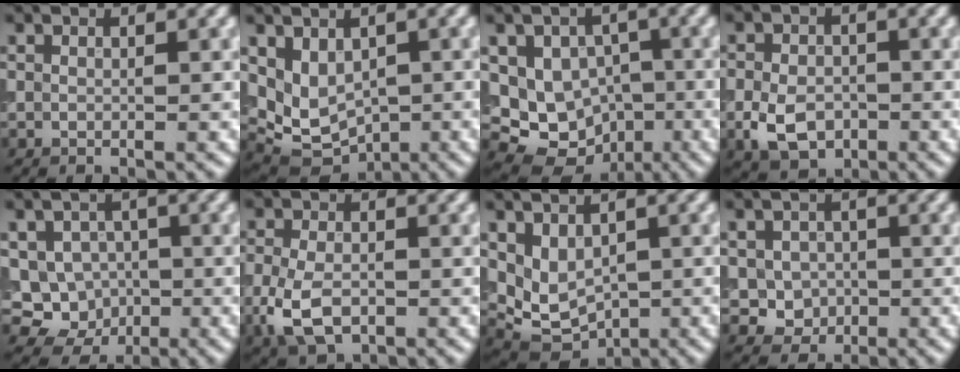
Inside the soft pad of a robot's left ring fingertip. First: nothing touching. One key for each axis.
{"total": 4.8, "fx": 0.8, "fy": 3.6, "fz": 3.1, "tx": -0.057, "ty": -0.016, "tz": 0.023}
{"total": 10.0, "fx": -1.6, "fy": 8.7, "fz": 4.8, "tx": -0.063, "ty": -0.003, "tz": -0.036}
{"total": 5.0, "fx": -1.7, "fy": 3.5, "fz": 3.1, "tx": -0.062, "ty": -0.006, "tz": -0.036}
{"total": 6.5, "fx": -1.1, "fy": 6.1, "fz": 2.1, "tx": -0.020, "ty": 0.012, "tz": -0.042}
{"total": 5.0, "fx": -1.8, "fy": 3.0, "fz": 3.5, "tx": -0.083, "ty": -0.010, "tz": -0.039}
{"total": 4.2, "fx": 0.8, "fy": 3.1, "fz": 2.8, "tx": -0.051, "ty": -0.014, "tz": 0.022}
{"total": 3.0, "fx": -0.3, "fy": 2.8, "fz": 1.1, "tx": -0.002, "ty": -0.004, "tz": -0.013}